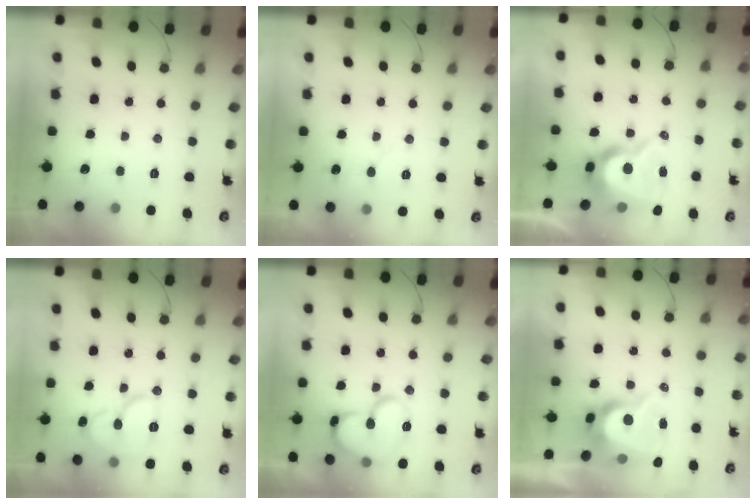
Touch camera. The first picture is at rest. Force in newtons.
{"total": 5.0, "press": 4.9, "slide": 0.5}
{"total": 11.7, "press": 11.6, "slide": 1.2}
{"total": 11.7, "press": 11.6, "slide": 1.5}
{"total": 15.9, "press": 15.7, "slide": 2.4}
{"total": 9.8, "press": 9.7, "slide": 0.9}